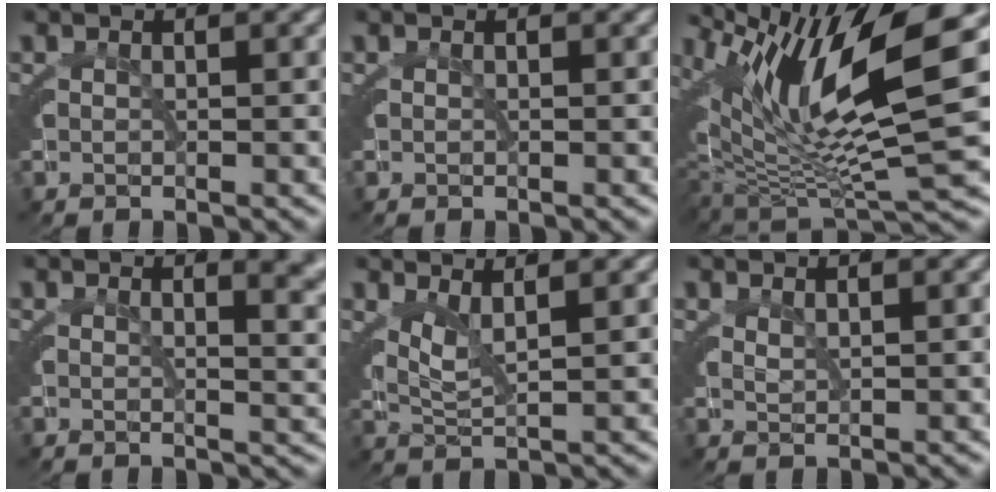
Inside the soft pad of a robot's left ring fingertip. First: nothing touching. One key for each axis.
{"total": 0.0}
{"total": 14.0, "fx": 3.1, "fy": 6.3, "fz": 12.1, "tx": -0.177, "ty": 0.012, "tz": 0.050}
{"total": 4.3, "fx": 2.4, "fy": 1.1, "fz": 3.4, "tx": -0.021, "ty": 0.005, "tz": 0.029}
{"total": 3.3, "fx": 1.7, "fy": 1.1, "fz": 2.6, "tx": -0.057, "ty": -0.007, "tz": 0.033}
{"total": 1.3, "fx": 1.1, "fy": -0.4, "fz": 0.4, "tx": -0.012, "ty": -0.008, "tz": 0.029}